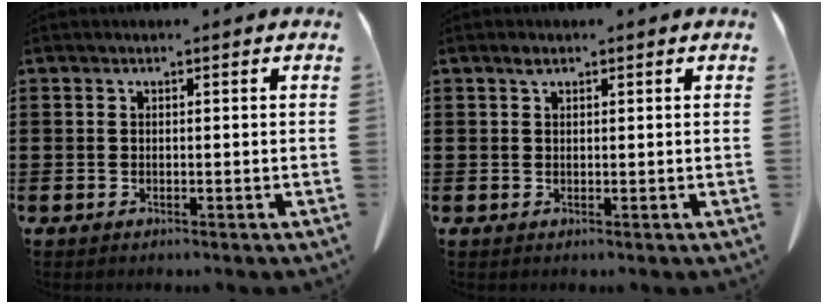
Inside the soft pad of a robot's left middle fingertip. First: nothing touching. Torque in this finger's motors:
{"motor_torque": [0.29, 0.68, -0.04, -0.02]}